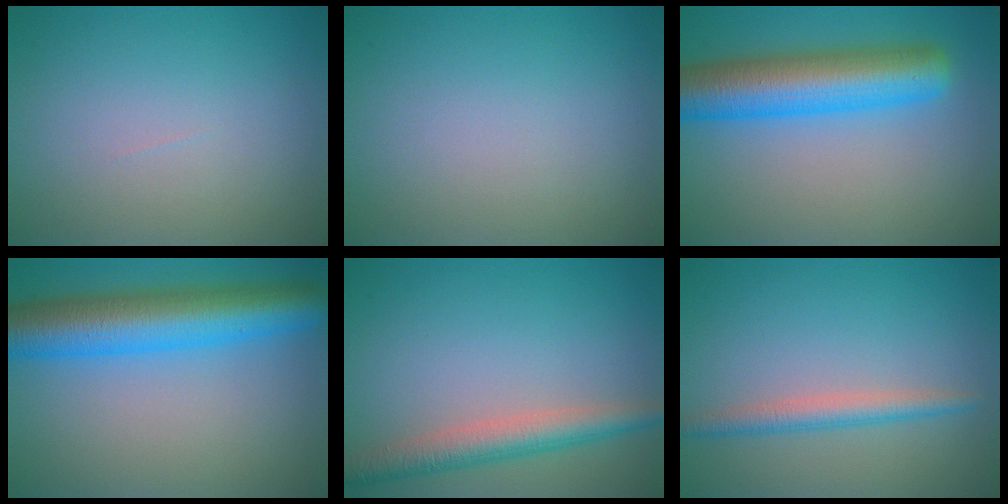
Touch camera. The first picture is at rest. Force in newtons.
{"total": 0.0}
{"total": 8.8, "press": 8.8, "slide": 0.2}
{"total": 9.1, "press": 9.1, "slide": 0.2}
{"total": 4.1, "press": 4.1, "slide": 0.1}
{"total": 2.4, "press": 2.4, "slide": 0.1}